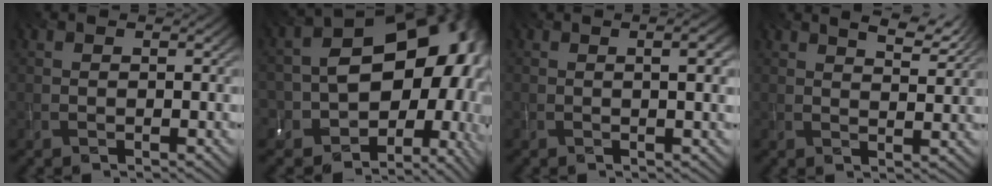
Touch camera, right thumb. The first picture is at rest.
{"total": 19.8, "force": [-1.7, 14.1, 13.9], "torque": [-0.177, -0.055, 0.020]}
{"total": 2.8, "force": [0.6, 0.6, 2.7], "torque": [-0.037, 0.007, 0.007]}
{"total": 5.6, "force": [4.1, 1.6, 3.5], "torque": [-0.059, -0.001, 0.066]}